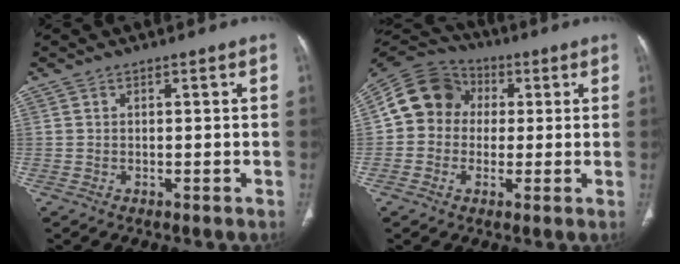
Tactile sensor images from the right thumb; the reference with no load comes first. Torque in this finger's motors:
{"motor_torque": [1.39, 1.36, 0.98, -0.24, 0.05]}